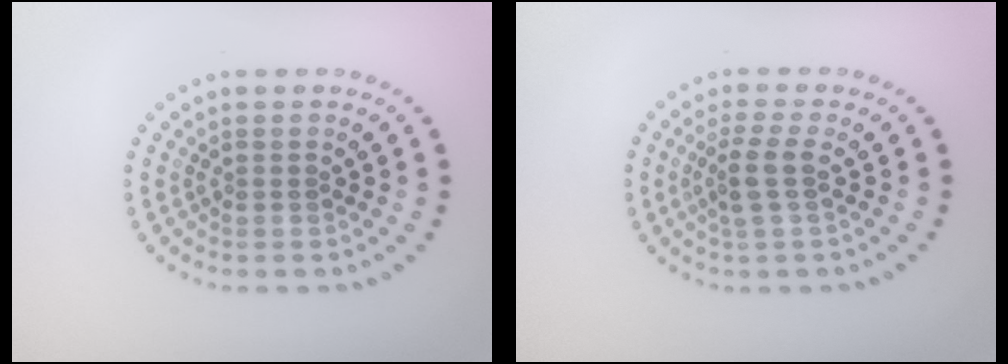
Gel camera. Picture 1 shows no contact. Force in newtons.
{"total": 2.5, "press": 1.9, "slide": 1.5}